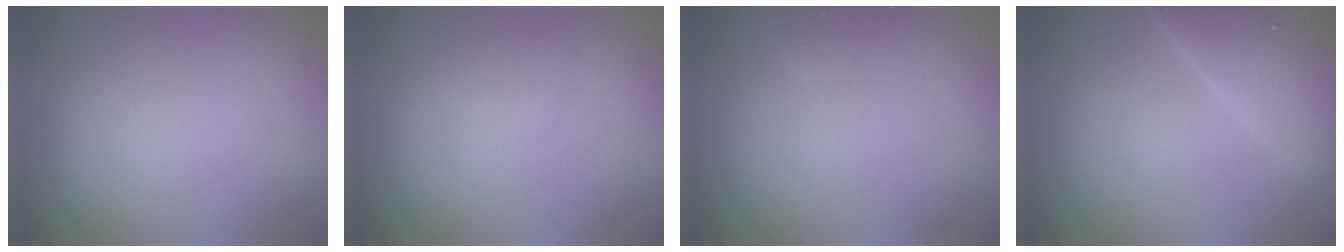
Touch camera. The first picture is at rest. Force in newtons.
{"total": 1.1, "press": 1.1, "slide": 0.0}
{"total": 0.9, "press": 0.9, "slide": 0.0}
{"total": 6.0, "press": 6.0, "slide": 0.3}